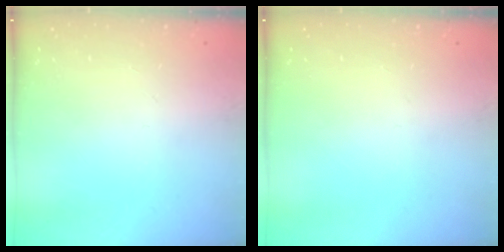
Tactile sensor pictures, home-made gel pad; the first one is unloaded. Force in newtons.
{"total": 0.0}